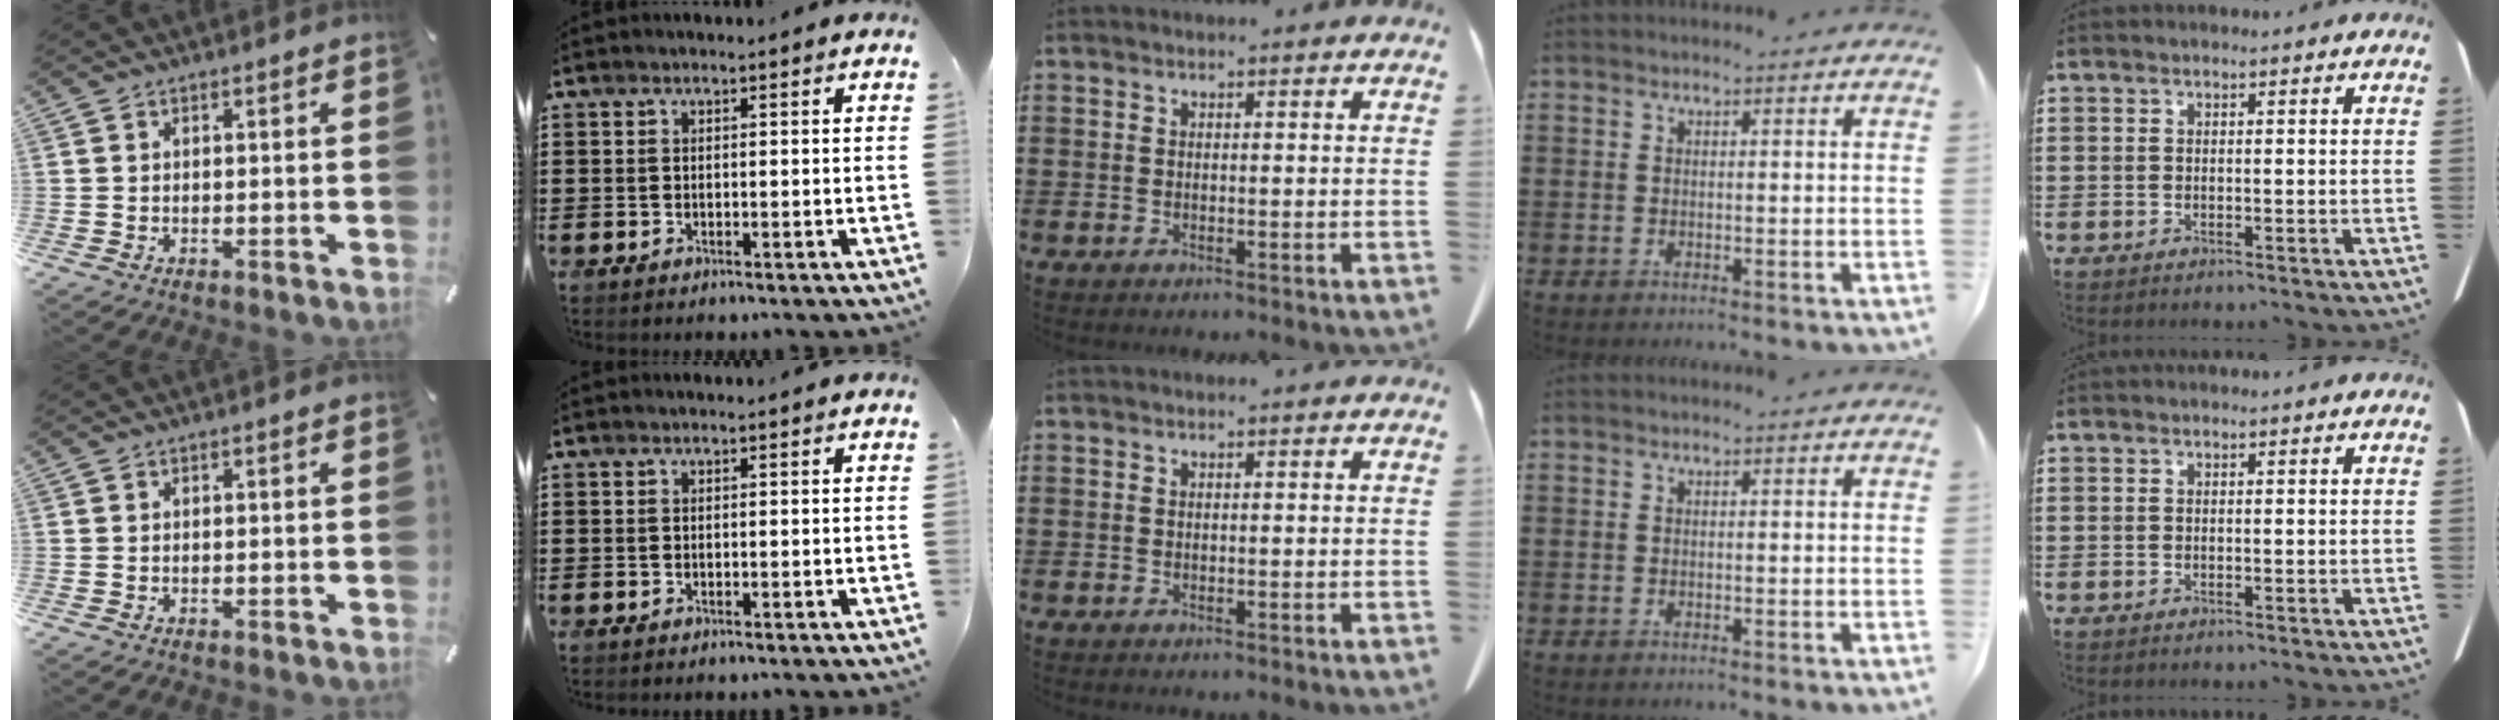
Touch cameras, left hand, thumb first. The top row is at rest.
{}